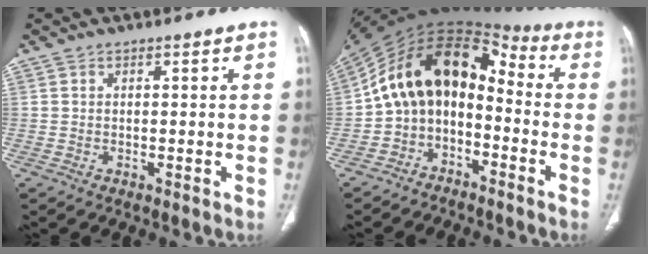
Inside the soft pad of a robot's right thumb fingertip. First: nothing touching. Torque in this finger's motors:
{"motor_torque": [1.65, 3.29, 1.52, -1.23, 0.43]}